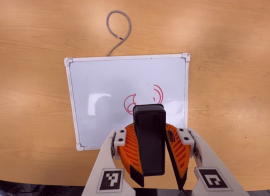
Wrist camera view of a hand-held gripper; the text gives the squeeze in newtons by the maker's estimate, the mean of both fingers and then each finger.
{"total": 12.6, "left": 12.7, "right": 12.6}